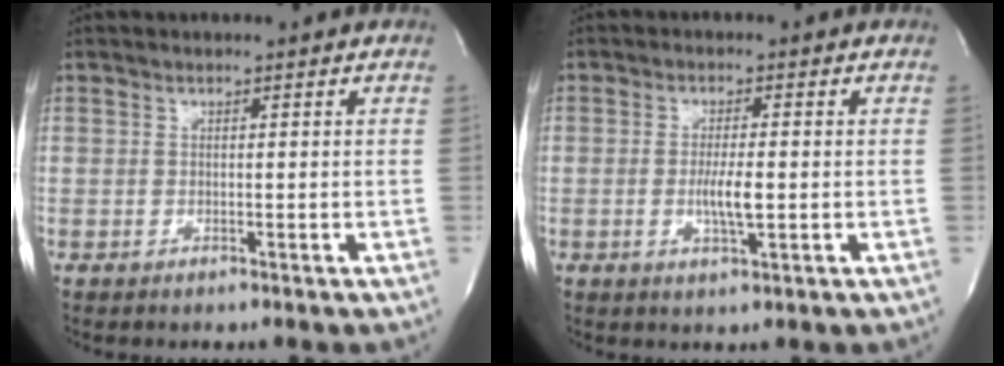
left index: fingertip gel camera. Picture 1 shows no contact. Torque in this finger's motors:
{"motor_torque": [0.19, 0.05, 0.09, 0.06]}